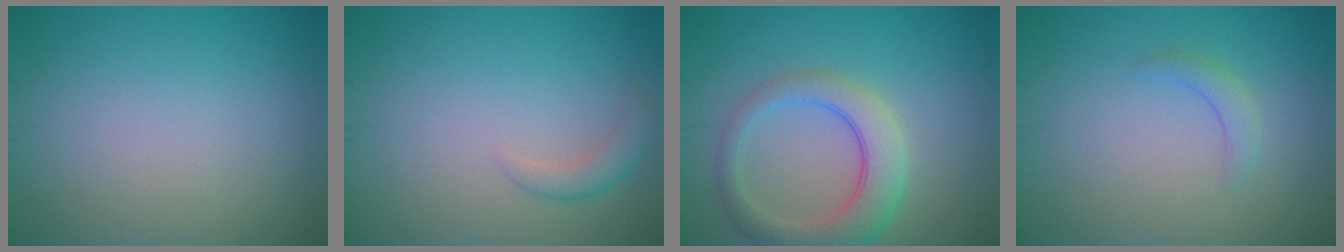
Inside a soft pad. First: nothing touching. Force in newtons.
{"total": 1.6, "press": 1.6, "slide": 0.1}
{"total": 5.3, "press": 5.2, "slide": 0.4}
{"total": 1.5, "press": 1.5, "slide": 0.2}